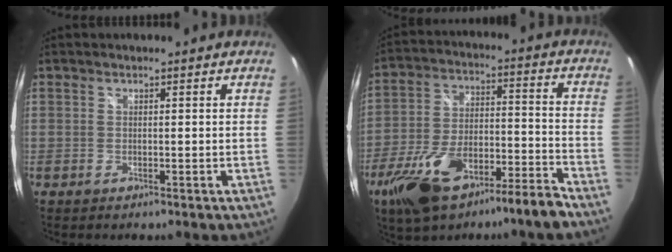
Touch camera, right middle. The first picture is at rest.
{"total": 16.7, "force": [-11.9, 4.1, 11.0], "torque": [-0.217, -0.002, -0.202]}